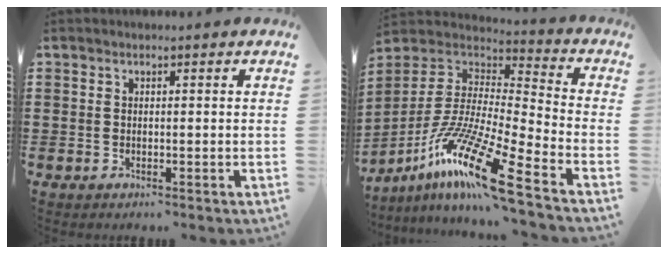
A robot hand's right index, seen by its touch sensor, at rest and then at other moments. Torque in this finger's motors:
{"motor_torque": [-0.83, 0.79, 0.40, 0.09]}